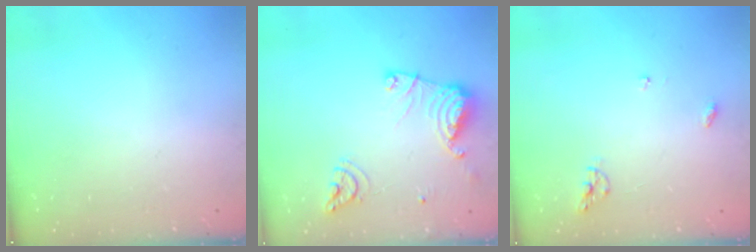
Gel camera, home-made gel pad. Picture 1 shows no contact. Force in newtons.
{"total": 13.6, "press": 13.5, "slide": 1.5}
{"total": 6.2, "press": 6.2, "slide": 0.1}